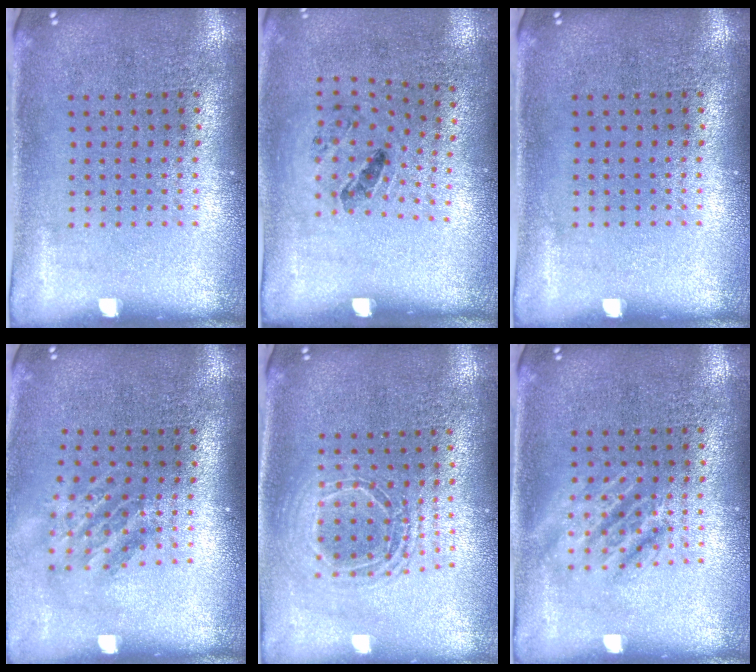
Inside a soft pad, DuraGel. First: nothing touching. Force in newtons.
{"total": 1.4, "press": 0.8, "slide": 1.2}
{"total": 0.0}
{"total": 1.8, "press": 1.2, "slide": 1.2}
{"total": 1.5, "press": 1.3, "slide": 0.8}
{"total": 2.1, "press": 2.1, "slide": 0.2}